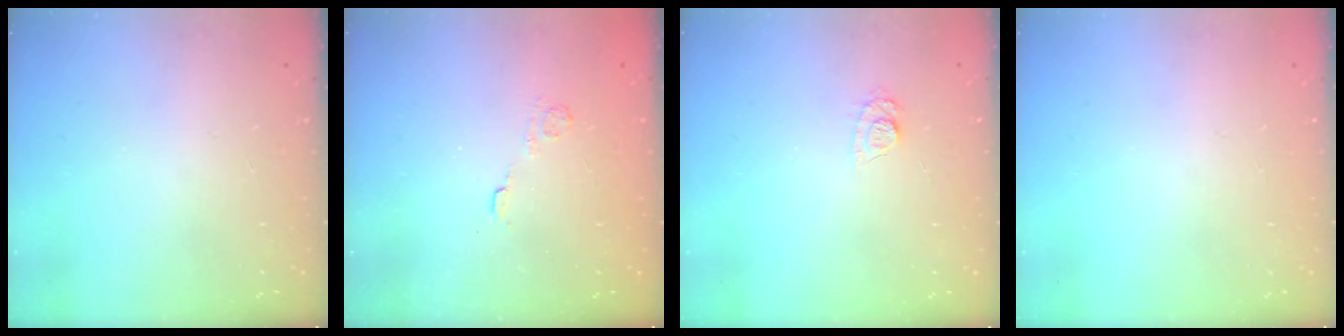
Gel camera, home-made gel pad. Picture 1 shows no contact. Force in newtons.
{"total": 2.7, "press": 2.3, "slide": 1.4}
{"total": 6.9, "press": 6.8, "slide": 0.8}
{"total": 0.0}